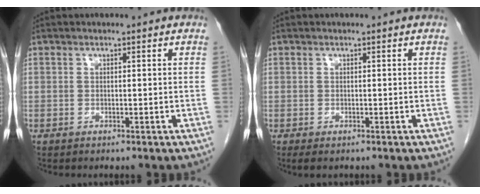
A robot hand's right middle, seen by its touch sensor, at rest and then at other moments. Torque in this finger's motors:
{"motor_torque": [0.73, -0.28, -0.04, 0.02]}